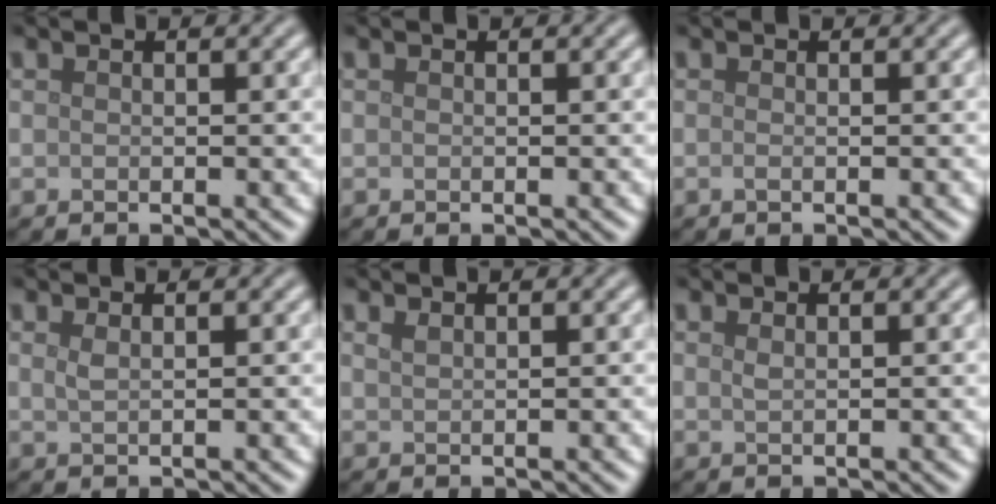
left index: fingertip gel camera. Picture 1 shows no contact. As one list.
[{"total": 0.0}, {"total": 0.6, "force": [-0.2, 0.2, 0.5], "torque": [-0.010, -0.002, -0.003]}, {"total": 1.1, "force": [0.5, 0.4, 0.8], "torque": [-0.011, 0.002, 0.008]}, {"total": 0.7, "force": [0.6, 0.2, 0.4], "torque": [-0.008, 0.001, 0.012]}, {"total": 0.7, "force": [0.4, 0.2, 0.5], "torque": [-0.008, 0.001, 0.007]}]